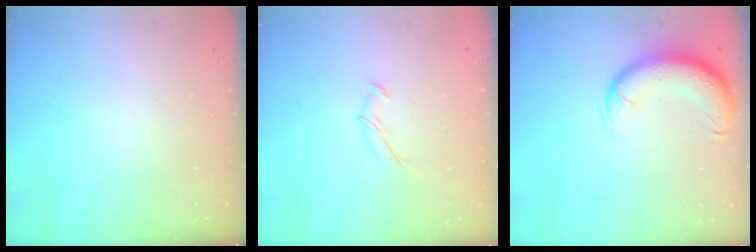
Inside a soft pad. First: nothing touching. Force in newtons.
{"total": 5.4, "press": 5.4, "slide": 1.0}
{"total": 11.0, "press": 10.6, "slide": 2.8}